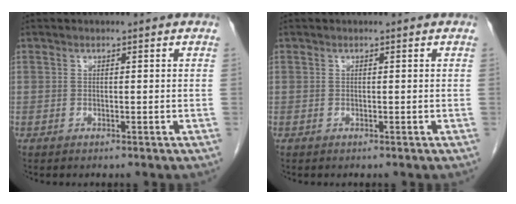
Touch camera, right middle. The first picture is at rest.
{"total": 0.0}